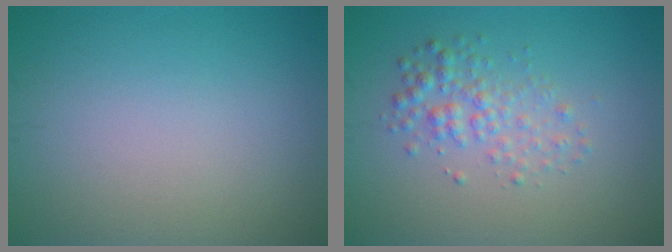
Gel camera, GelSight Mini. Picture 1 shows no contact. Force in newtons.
{"total": 2.5, "press": 2.5, "slide": 0.0}